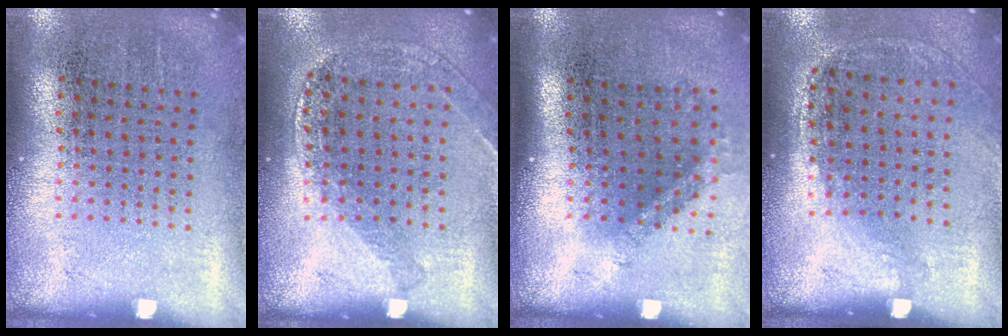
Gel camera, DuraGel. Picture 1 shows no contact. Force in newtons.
{"total": 1.2, "press": 1.2, "slide": 0.1}
{"total": 1.3, "press": 0.9, "slide": 0.9}
{"total": 1.3, "press": 0.9, "slide": 0.9}